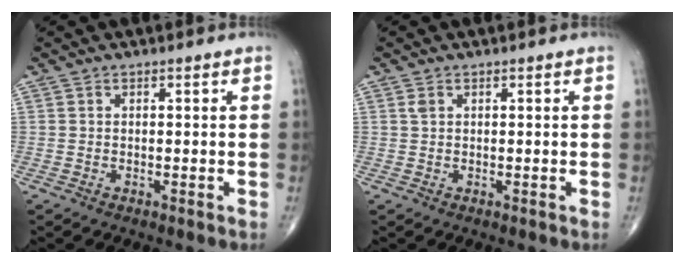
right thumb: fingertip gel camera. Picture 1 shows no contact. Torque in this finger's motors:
{"motor_torque": [-0.39, 0.16, 0.40, 0.17, -0.02]}